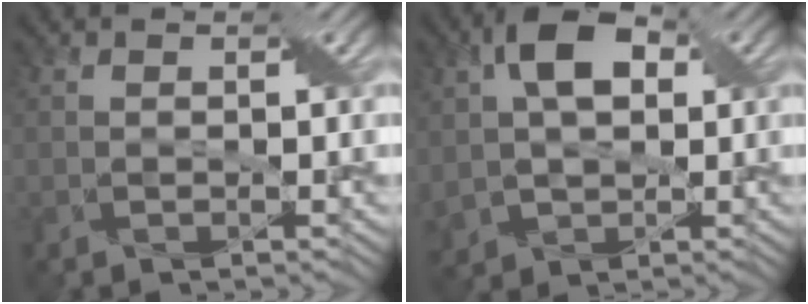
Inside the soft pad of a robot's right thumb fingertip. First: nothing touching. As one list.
[{"total": 10.0, "force": [2.1, 6.9, 6.9], "torque": [-0.156, 0.009, 0.027]}]